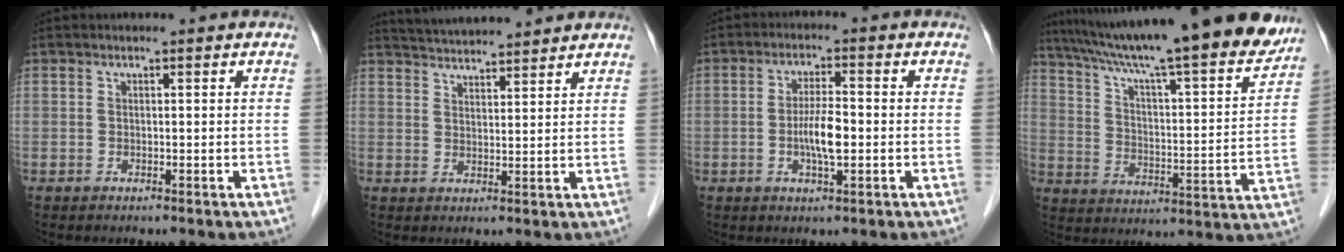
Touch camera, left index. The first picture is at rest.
{"total": 9.4, "force": [8.9, 0.7, 2.9], "torque": [-0.054, 0.030, 0.135]}
{"total": 5.2, "force": [-1.0, 1.0, 5.0], "torque": [-0.100, 0.000, -0.018]}
{"total": 26.2, "force": [22.8, 2.0, 12.8], "torque": [-0.210, -0.030, 0.317]}